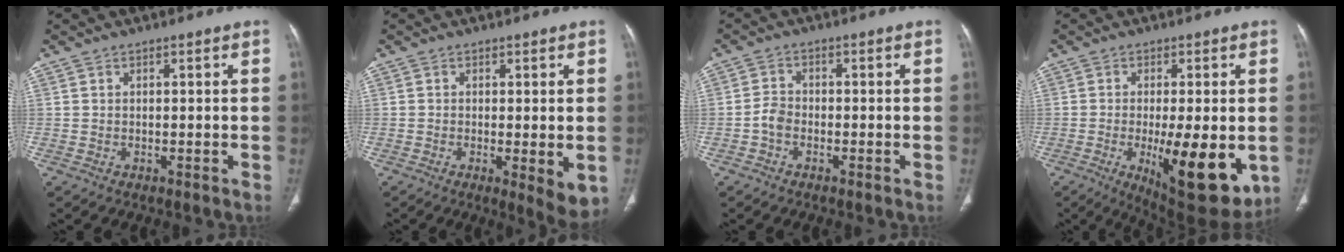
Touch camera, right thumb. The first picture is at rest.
{"total": 5.8, "force": [-1.1, 1.6, 5.5], "torque": [-0.079, -0.019, -0.016]}
{"total": 2.7, "force": [-1.2, 1.8, 1.6], "torque": [-0.027, 0.010, -0.028]}
{"total": 16.5, "force": [-3.6, 5.5, 15.2], "torque": [-0.198, -0.027, -0.036]}